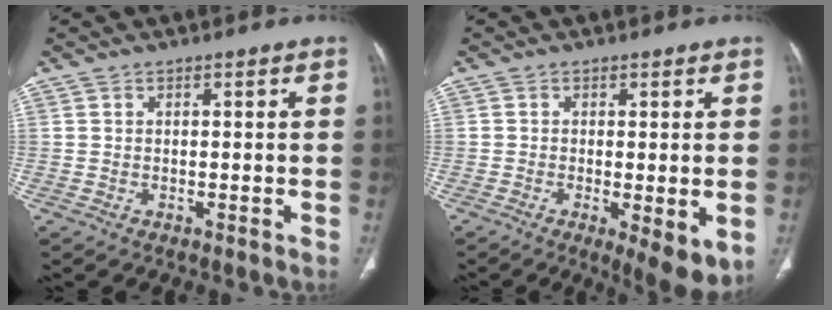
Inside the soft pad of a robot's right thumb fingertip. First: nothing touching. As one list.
[{"total": 7.6, "force": [-1.9, 2.3, 7.0], "torque": [-0.106, -0.023, -0.028]}]